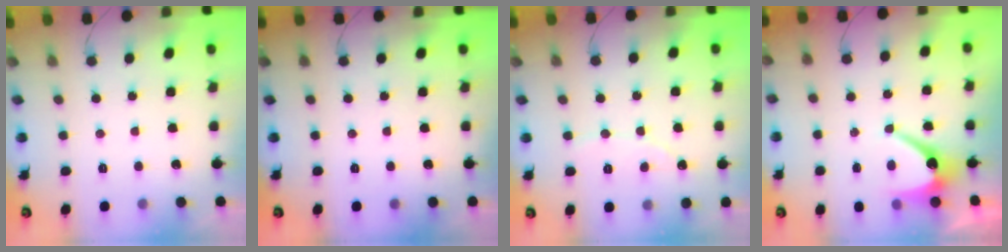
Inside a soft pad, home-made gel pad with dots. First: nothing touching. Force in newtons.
{"total": 0.0}
{"total": 1.7, "press": 1.7, "slide": 0.1}
{"total": 7.2, "press": 7.2, "slide": 0.3}